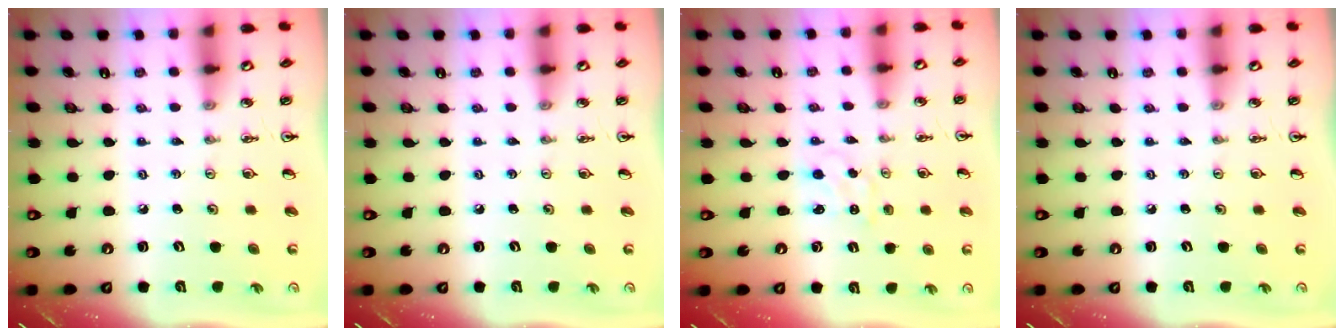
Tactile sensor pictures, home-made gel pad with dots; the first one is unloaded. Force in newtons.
{"total": 0.0}
{"total": 0.8, "press": 0.7, "slide": 0.2}
{"total": 0.0}